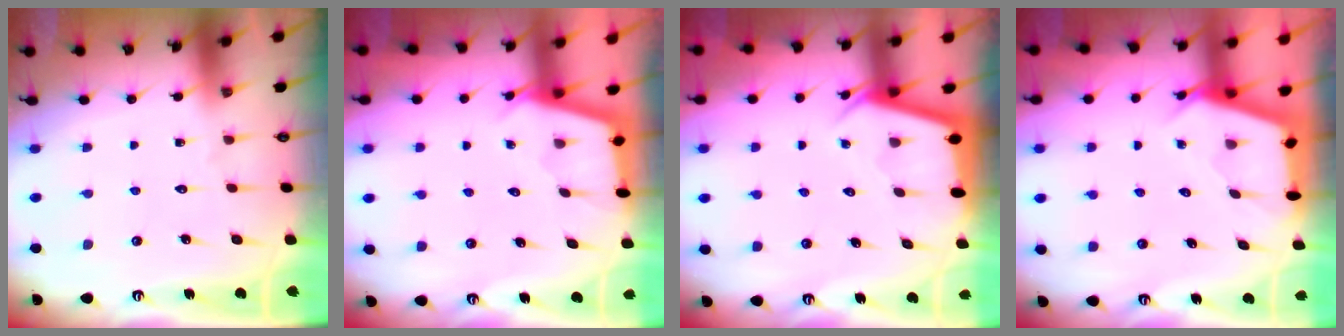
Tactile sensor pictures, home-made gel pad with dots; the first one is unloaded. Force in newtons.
{"total": 2.5, "press": 2.5, "slide": 0.1}
{"total": 2.9, "press": 2.8, "slide": 0.3}
{"total": 2.8, "press": 2.8, "slide": 0.3}